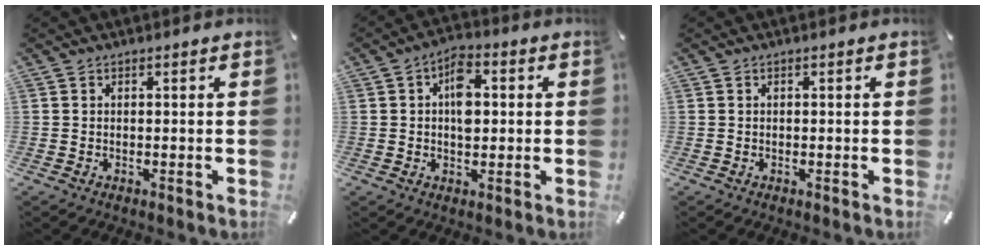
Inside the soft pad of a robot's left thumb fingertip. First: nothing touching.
{"total": 7.0, "force": [0.9, 4.4, 5.4], "torque": [-0.074, 0.002, 0.010]}
{"total": 0.0}